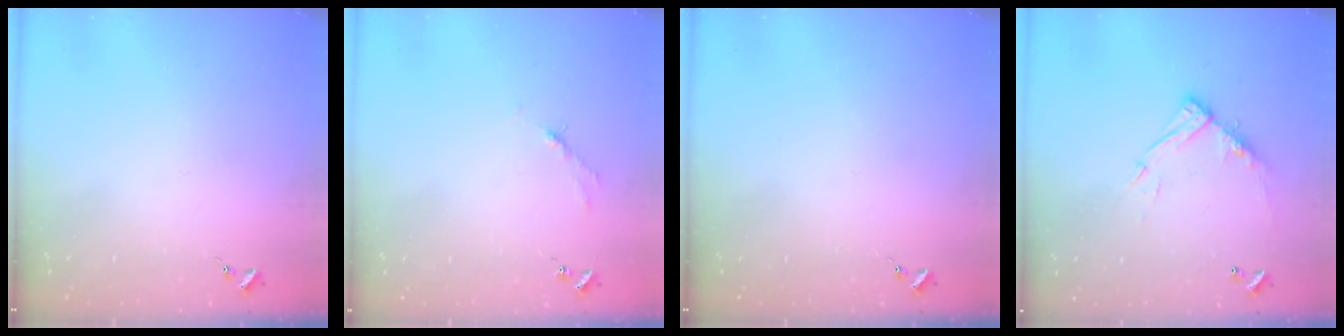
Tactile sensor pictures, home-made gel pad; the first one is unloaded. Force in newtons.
{"total": 2.7, "press": 2.7, "slide": 0.4}
{"total": 0.0}
{"total": 12.8, "press": 12.8, "slide": 1.0}